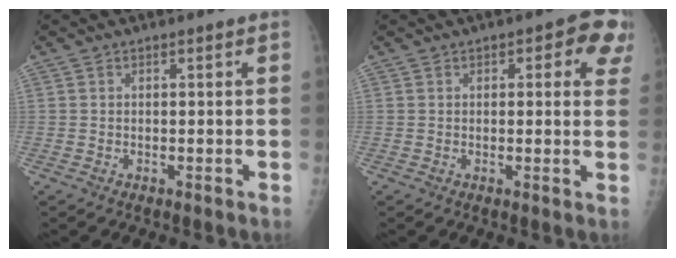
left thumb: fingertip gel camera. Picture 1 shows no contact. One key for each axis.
{"total": 7.2, "fx": 3.0, "fy": 3.3, "fz": 5.7, "tx": -0.027, "ty": -0.001, "tz": 0.023}